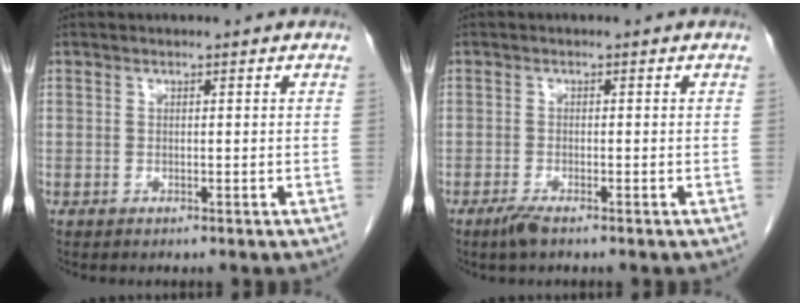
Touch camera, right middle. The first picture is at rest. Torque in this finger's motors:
{"motor_torque": [0.23, -0.11, 0.03, 0.02]}